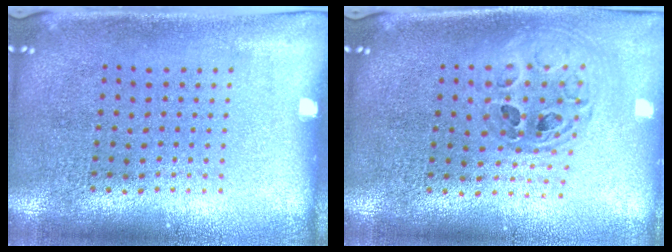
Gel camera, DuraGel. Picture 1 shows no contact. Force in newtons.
{"total": 0.8, "press": 0.7, "slide": 0.2}